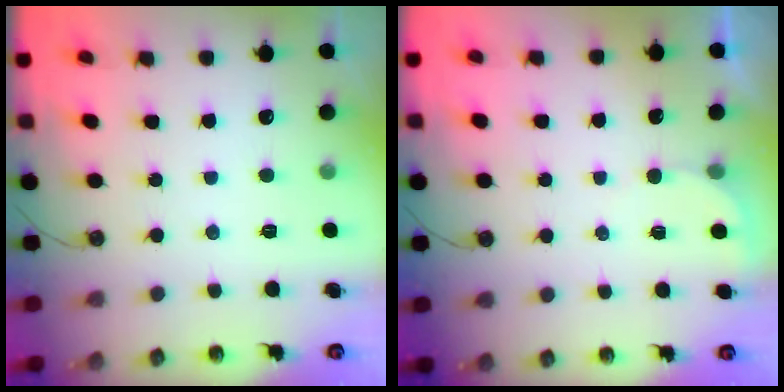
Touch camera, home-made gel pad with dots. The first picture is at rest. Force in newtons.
{"total": 1.6, "press": 1.6, "slide": 0.0}